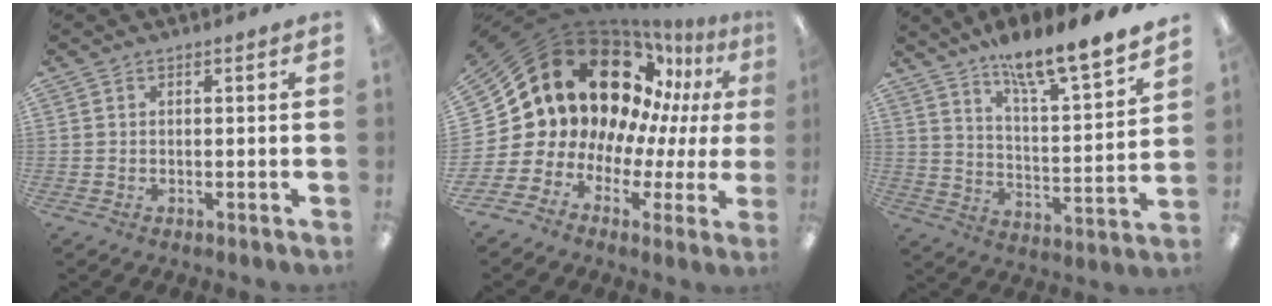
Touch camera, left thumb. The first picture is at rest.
{"total": 22.8, "force": [9.6, 16.6, 12.4], "torque": [-0.228, -0.084, 0.211]}
{"total": 13.4, "force": [11.6, 1.9, 6.4], "torque": [-0.104, -0.084, 0.194]}